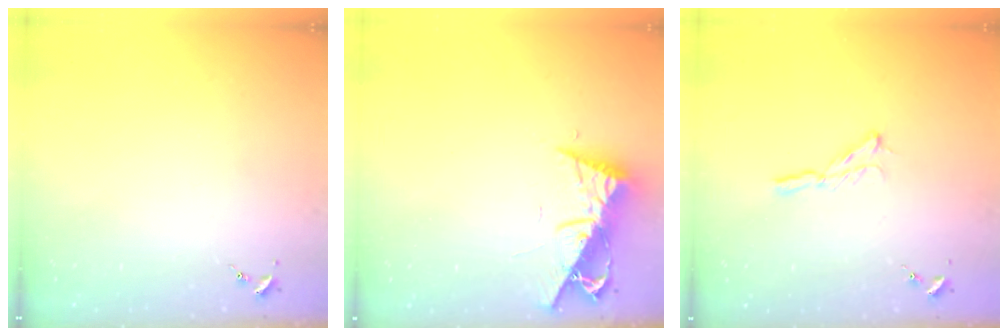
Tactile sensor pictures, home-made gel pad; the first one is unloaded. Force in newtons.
{"total": 9.7, "press": 9.7, "slide": 0.7}
{"total": 5.4, "press": 5.4, "slide": 0.4}